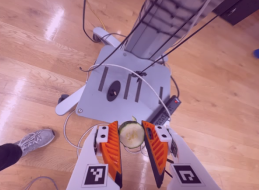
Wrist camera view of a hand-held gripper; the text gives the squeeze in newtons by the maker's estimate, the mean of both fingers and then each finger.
{"total": 8.0, "left": 8.0, "right": 8.0}